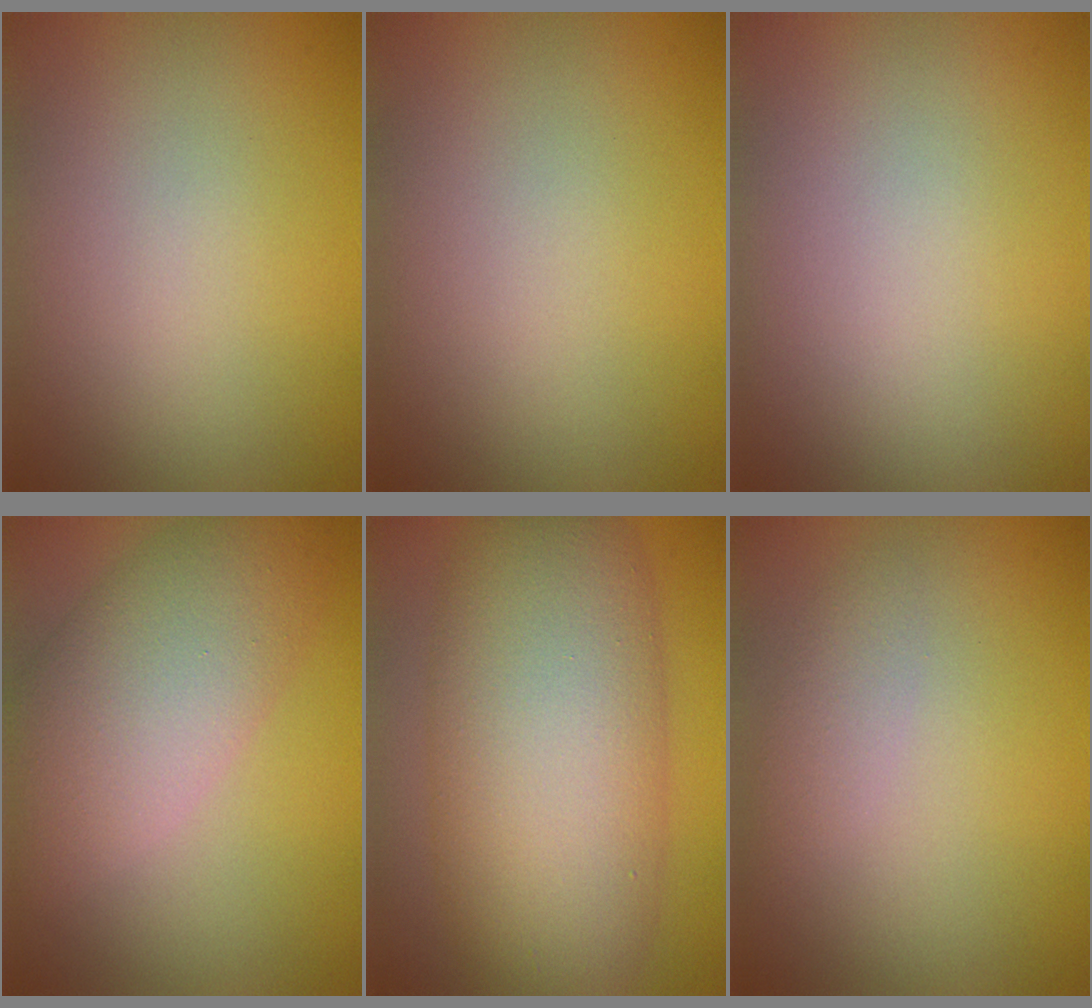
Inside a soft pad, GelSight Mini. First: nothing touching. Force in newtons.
{"total": 0.0}
{"total": 0.0}
{"total": 6.6, "press": 6.6, "slide": 0.4}
{"total": 11.3, "press": 11.3, "slide": 0.3}
{"total": 1.4, "press": 1.4, "slide": 0.1}